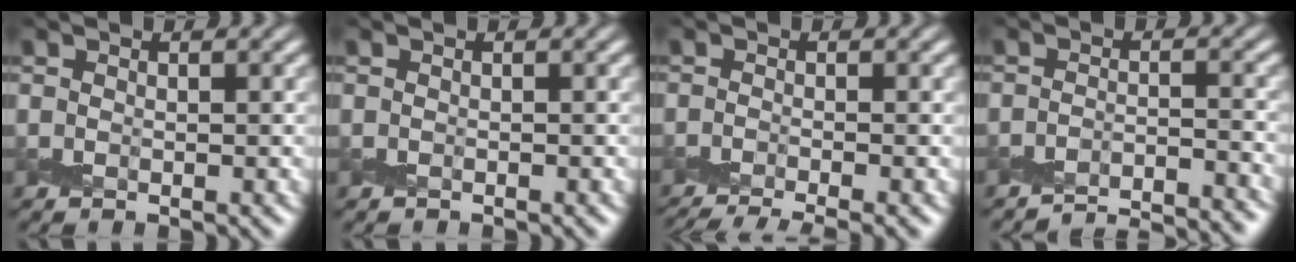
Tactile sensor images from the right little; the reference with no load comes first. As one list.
[{"total": 0.0}, {"total": 4.4, "force": [-3.2, 0.7, 2.9], "torque": [-0.057, -0.021, -0.055]}, {"total": 7.6, "force": [-7.6, 0.5, 0.8], "torque": [-0.005, -0.007, -0.113]}]